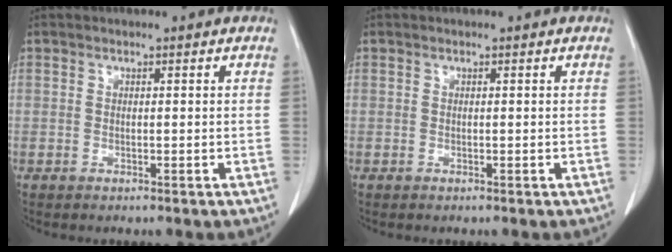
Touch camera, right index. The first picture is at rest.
{"total": 0.0}